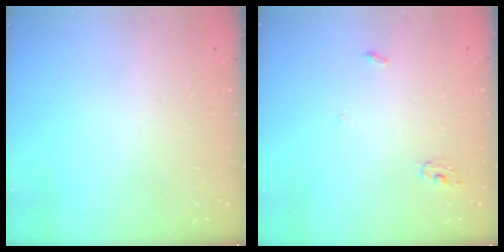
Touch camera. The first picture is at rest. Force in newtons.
{"total": 2.8, "press": 2.8, "slide": 0.2}